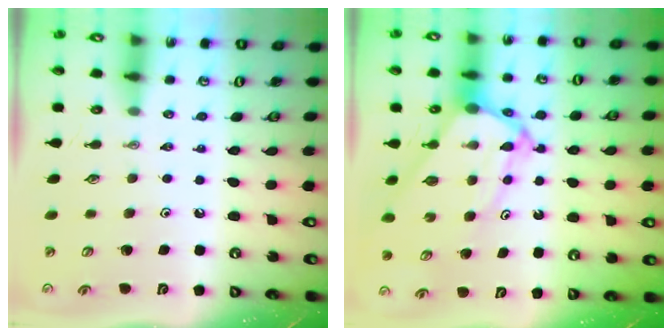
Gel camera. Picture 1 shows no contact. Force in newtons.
{"total": 10.5, "press": 10.5, "slide": 1.0}